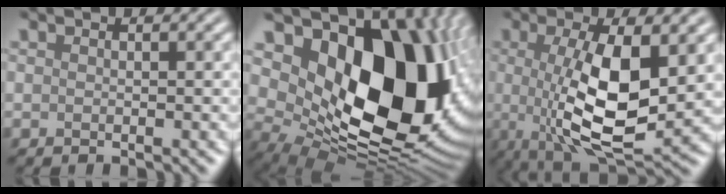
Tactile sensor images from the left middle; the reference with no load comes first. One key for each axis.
{"total": 17.6, "fx": 4.7, "fy": 11.5, "fz": 12.6, "tx": -0.176, "ty": -0.012, "tz": 0.097}
{"total": 8.6, "fx": 0.5, "fy": 2.8, "fz": 8.1, "tx": -0.147, "ty": -0.015, "tz": 0.014}